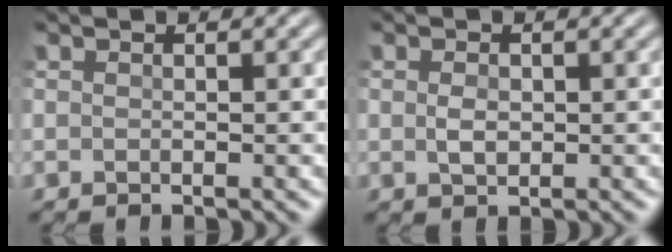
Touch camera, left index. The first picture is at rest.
{"total": 1.5, "force": [0.1, 1.0, 1.1], "torque": [-0.026, -0.001, 0.003]}